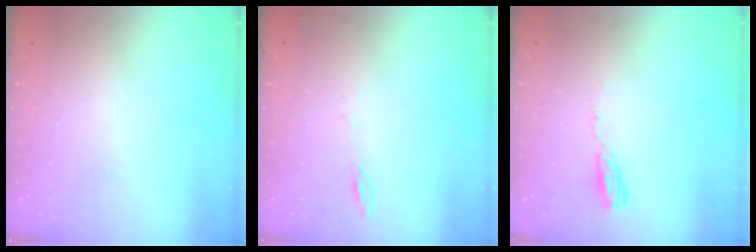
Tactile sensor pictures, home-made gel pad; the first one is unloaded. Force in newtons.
{"total": 6.2, "press": 6.2, "slide": 0.9}
{"total": 3.5, "press": 3.5, "slide": 0.3}